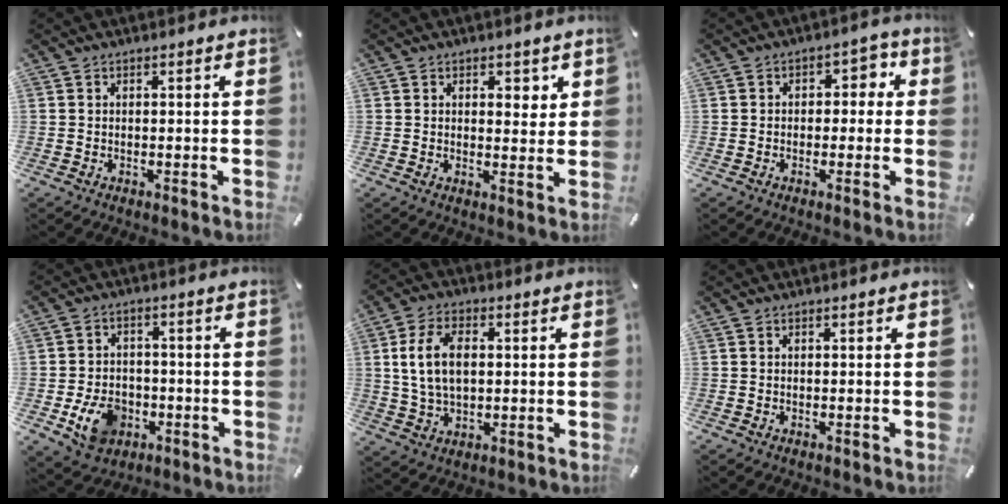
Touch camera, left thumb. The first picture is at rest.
{"total": 3.0, "force": [1.7, 2.2, 1.2], "torque": [0.003, -0.008, 0.023]}
{"total": 4.0, "force": [-0.4, 3.2, 2.3], "torque": [-0.024, 0.010, -0.017]}
{"total": 9.6, "force": [-3.3, 7.4, 5.1], "torque": [-0.112, 0.016, -0.059]}
{"total": 9.9, "force": [1.4, 6.3, 7.5], "torque": [-0.164, 0.005, 0.022]}
{"total": 0.0}